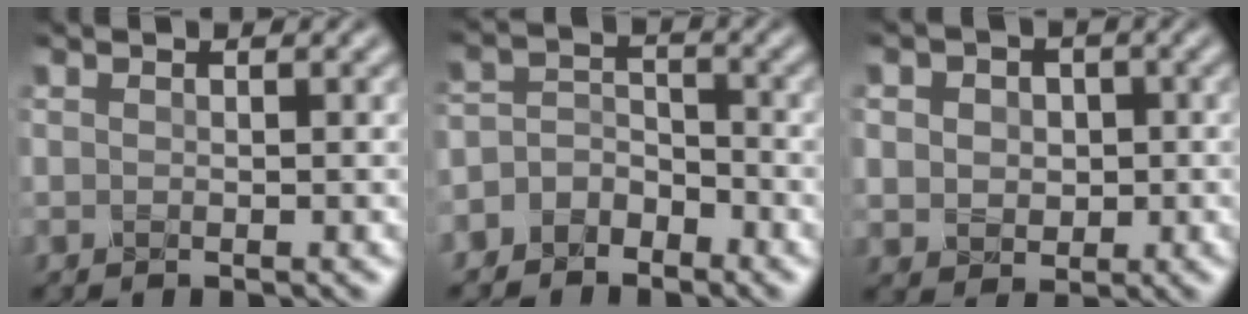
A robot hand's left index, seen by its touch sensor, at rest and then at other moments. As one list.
[{"total": 3.1, "force": [-2.3, 1.9, 0.8], "torque": [-0.006, 0.006, -0.055]}, {"total": 4.9, "force": [1.0, 4.0, 2.6], "torque": [-0.042, 0.018, -0.001]}]